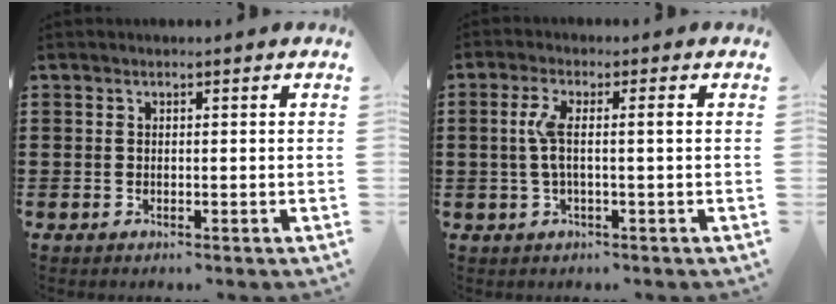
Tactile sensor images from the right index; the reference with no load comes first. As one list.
[{"total": 4.0, "force": [0.1, 0.4, 3.9], "torque": [-0.088, -0.006, -0.008]}]